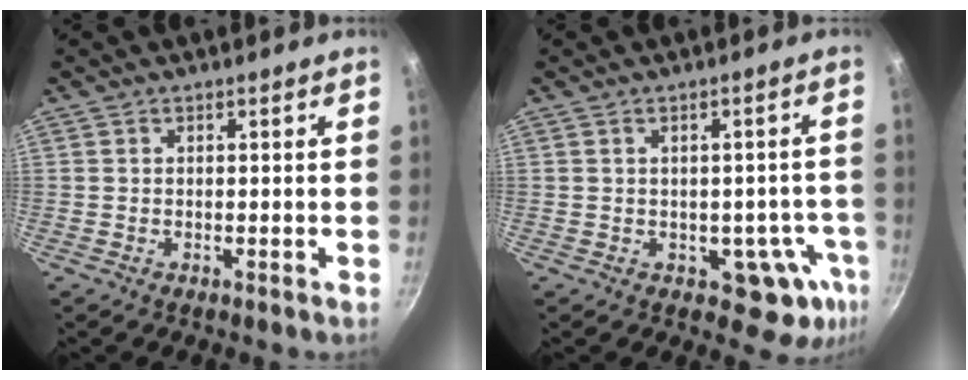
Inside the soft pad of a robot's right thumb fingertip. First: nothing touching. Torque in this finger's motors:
{"motor_torque": [1.26, 0.83, -0.24, -0.13, 0.08]}